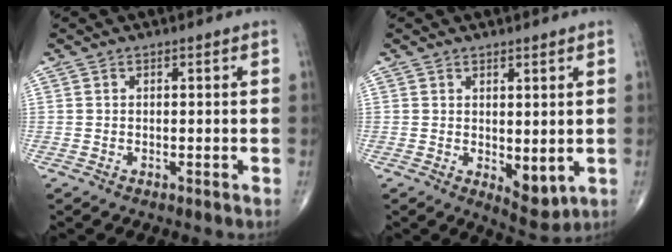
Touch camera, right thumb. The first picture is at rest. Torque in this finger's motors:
{"motor_torque": [1.37, 1.53, 0.58, -0.48, 0.25]}